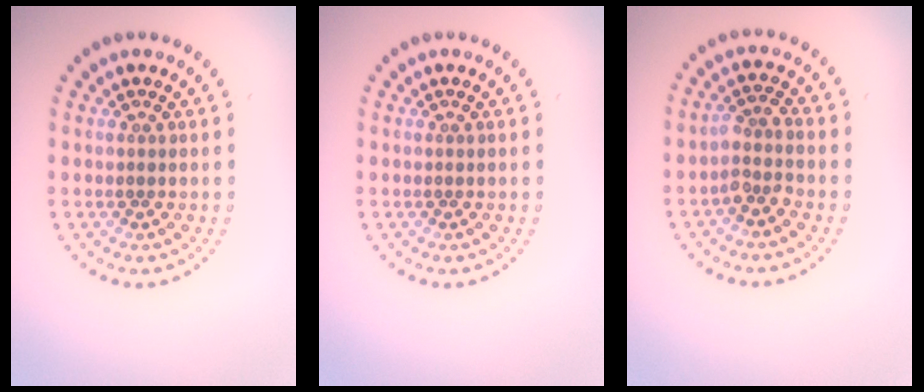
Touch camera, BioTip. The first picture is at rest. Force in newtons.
{"total": 0.0}
{"total": 2.1, "press": 1.6, "slide": 1.4}